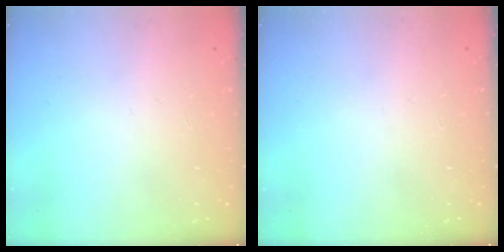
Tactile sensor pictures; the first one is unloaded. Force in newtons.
{"total": 0.0}